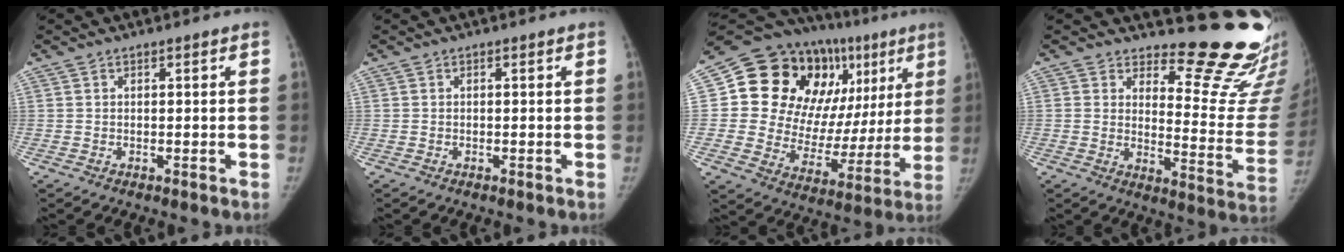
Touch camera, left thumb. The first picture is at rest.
{"total": 0.0}
{"total": 27.4, "force": [10.4, 17.6, 18.3], "torque": [-0.208, 0.023, 0.170]}
{"total": 18.1, "force": [16.2, 5.0, 6.4], "torque": [-0.024, -0.185, 0.188]}